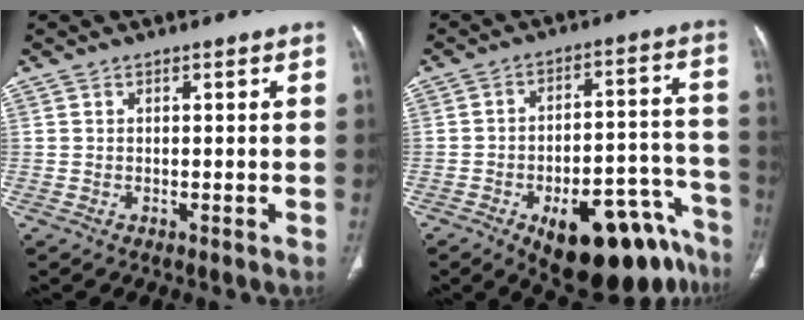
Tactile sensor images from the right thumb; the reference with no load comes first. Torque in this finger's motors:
{"motor_torque": [2.30, 1.35, 1.24, -1.42, 0.33]}